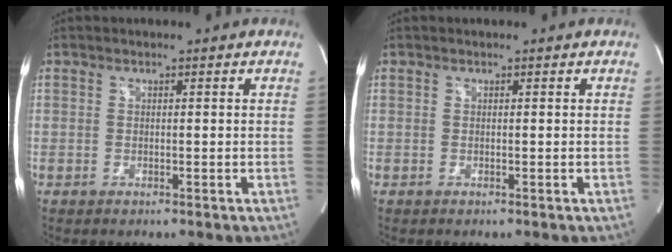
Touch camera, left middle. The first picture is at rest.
{"total": 0.0}